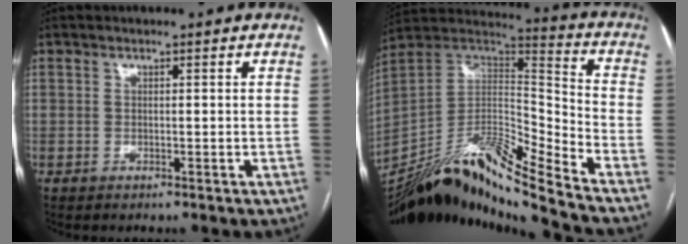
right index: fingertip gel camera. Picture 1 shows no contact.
{"total": 21.0, "force": [-18.2, -1.4, 10.3], "torque": [-0.209, 0.011, -0.332]}